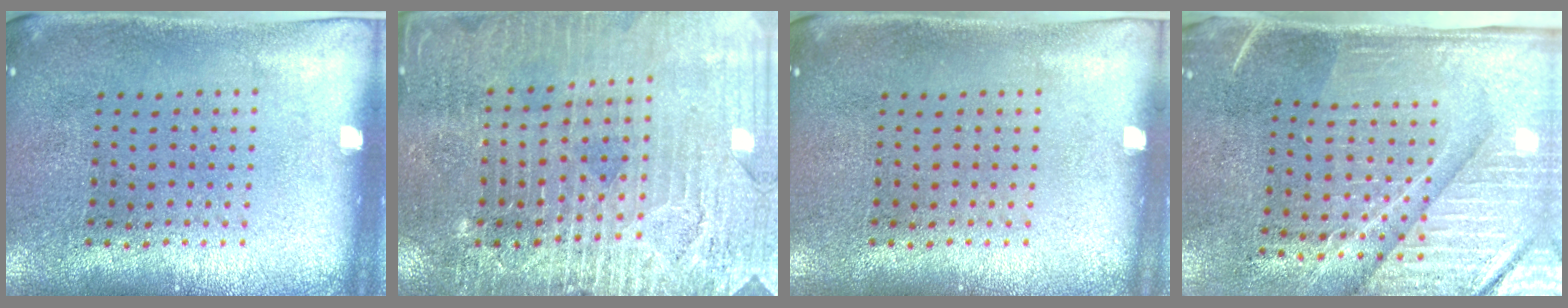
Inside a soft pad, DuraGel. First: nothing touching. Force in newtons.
{"total": 3.3, "press": 3.2, "slide": 0.5}
{"total": 0.0}
{"total": 4.4, "press": 3.9, "slide": 2.1}